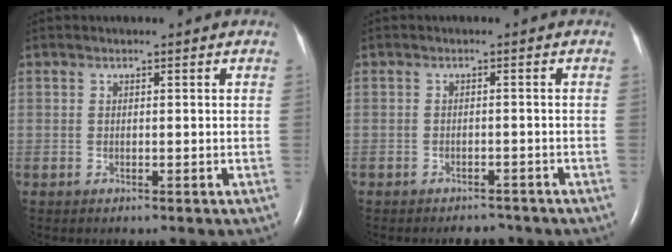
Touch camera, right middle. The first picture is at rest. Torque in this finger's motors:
{"motor_torque": [0.02, -0.02, 0.02, 0.02]}